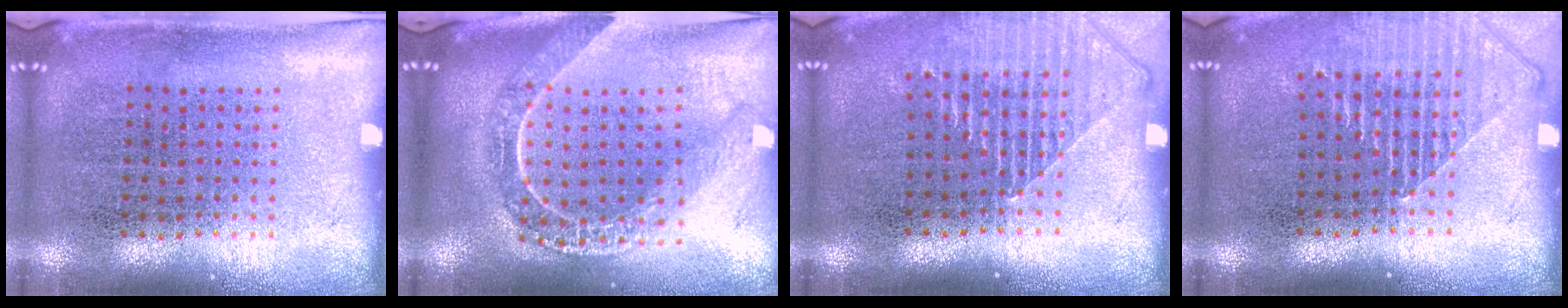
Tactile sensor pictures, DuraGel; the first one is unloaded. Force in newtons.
{"total": 2.2, "press": 1.8, "slide": 1.2}
{"total": 1.3, "press": 1.3, "slide": 0.4}
{"total": 1.3, "press": 1.3, "slide": 0.4}